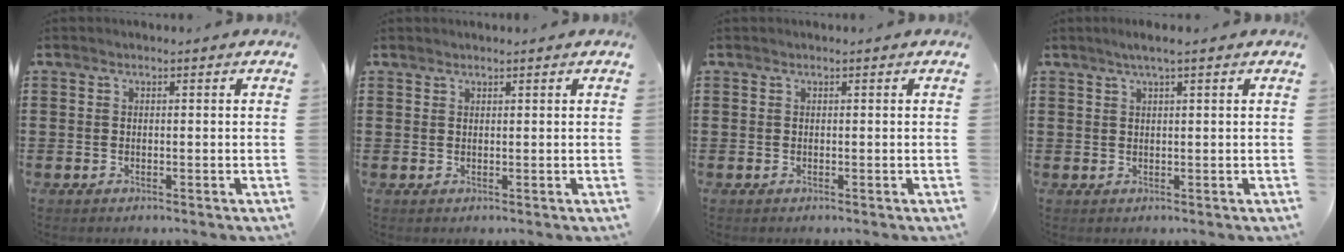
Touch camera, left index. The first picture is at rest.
{"total": 0.9, "force": [0.9, 0.2, 0.0], "torque": [-0.003, 0.000, 0.018]}
{"total": 0.0}
{"total": 2.0, "force": [1.3, -0.1, 1.6], "torque": [-0.032, 0.002, 0.023]}